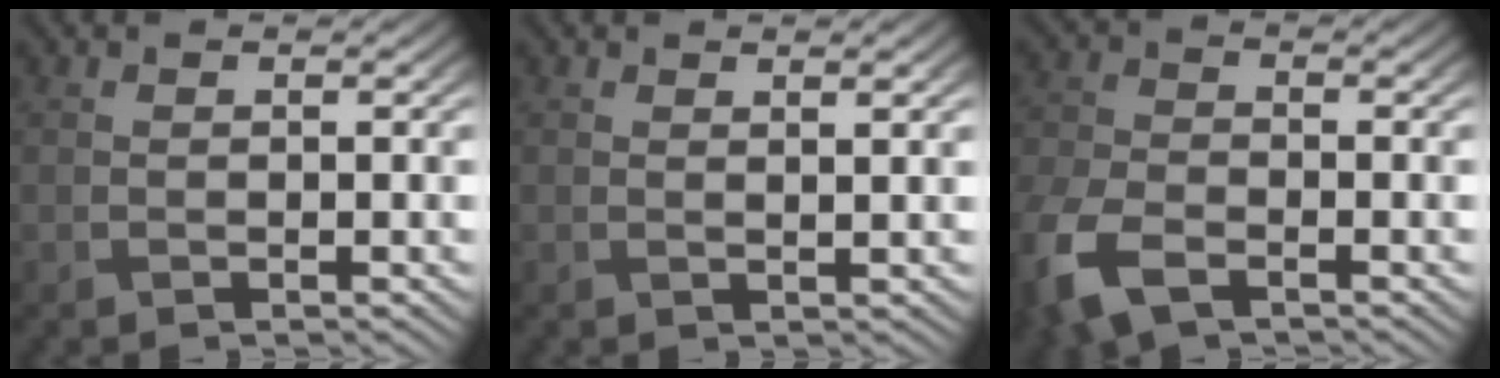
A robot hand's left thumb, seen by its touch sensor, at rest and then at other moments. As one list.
[{"total": 1.4, "force": [1.0, 0.2, 1.0], "torque": [-0.016, 0.003, 0.014]}, {"total": 8.3, "force": [-4.8, 4.4, 5.1], "torque": [-0.136, -0.028, -0.100]}]